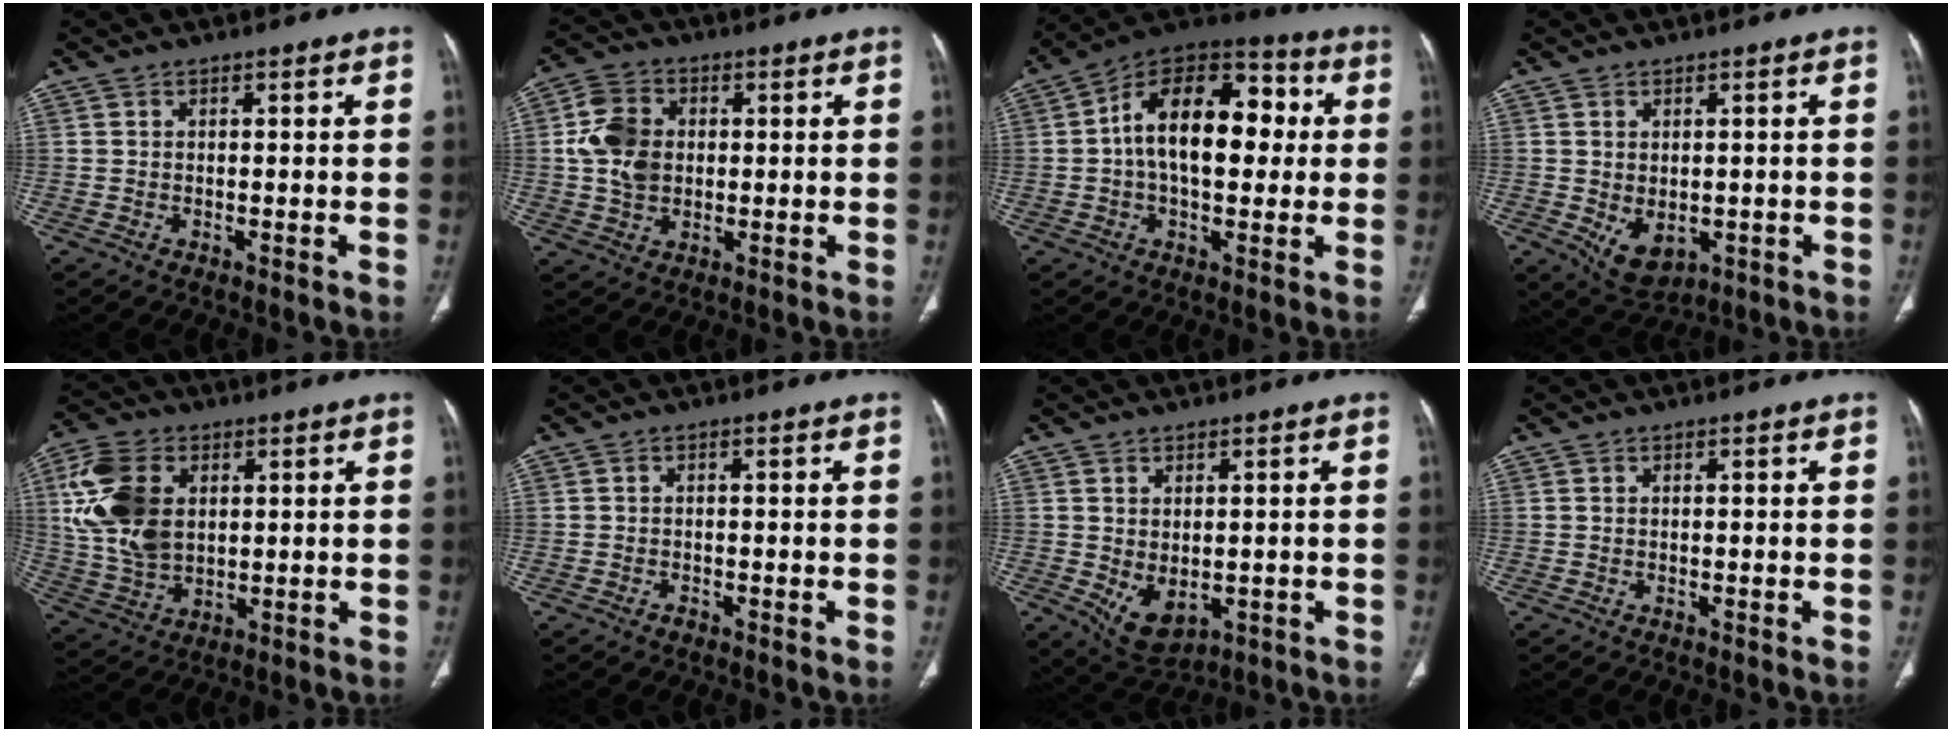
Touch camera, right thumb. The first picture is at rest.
{"total": 9.4, "force": [0.7, 7.2, 6.0], "torque": [-0.104, 0.006, 0.009]}
{"total": 19.3, "force": [1.8, 11.2, 15.7], "torque": [-0.225, 0.036, 0.020]}
{"total": 6.4, "force": [-1.2, 4.3, 4.6], "torque": [-0.060, -0.008, 0.004]}
{"total": 15.2, "force": [3.4, 10.2, 10.7], "torque": [-0.212, -0.003, 0.070]}
{"total": 0.9, "force": [-0.6, 0.6, 0.3], "torque": [-0.004, 0.002, -0.011]}
{"total": 6.6, "force": [-0.9, 4.2, 4.9], "torque": [-0.070, -0.008, 0.009]}
{"total": 0.0}